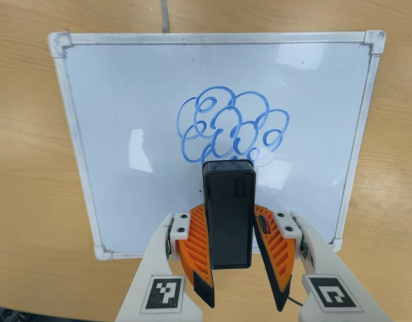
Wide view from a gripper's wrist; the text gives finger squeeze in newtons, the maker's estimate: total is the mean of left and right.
{"total": 5.7, "left": 5.6, "right": 5.7}